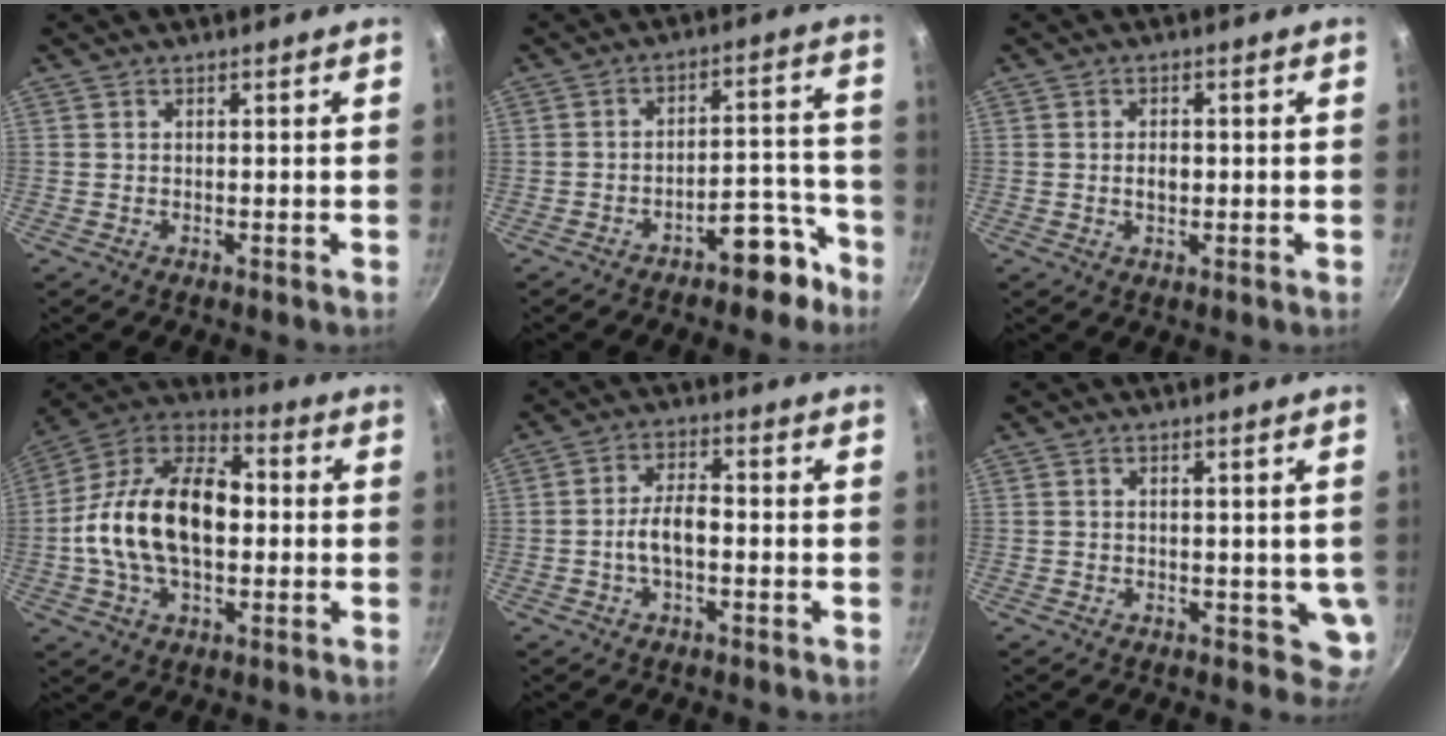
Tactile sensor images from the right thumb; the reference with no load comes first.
{"total": 8.7, "force": [-5.9, 3.8, 5.1], "torque": [-0.029, 0.076, -0.073]}
{"total": 2.7, "force": [-0.1, 1.8, 2.1], "torque": [-0.025, 0.004, -0.003]}
{"total": 21.4, "force": [-0.6, 13.2, 16.8], "torque": [-0.277, 0.038, -0.029]}
{"total": 5.9, "force": [-1.3, 2.8, 5.0], "torque": [-0.085, 0.028, -0.030]}
{"total": 3.5, "force": [0.2, 2.5, 2.4], "torque": [-0.020, -0.017, 0.002]}